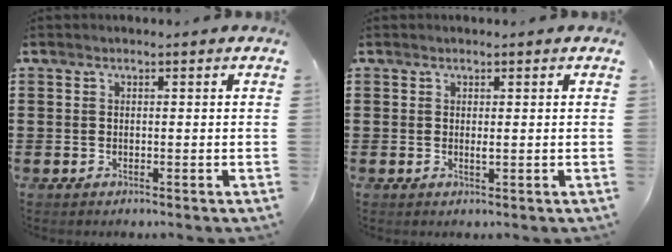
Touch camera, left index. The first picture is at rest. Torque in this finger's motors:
{"motor_torque": [0.25, -0.08, 0.00, 0.00]}